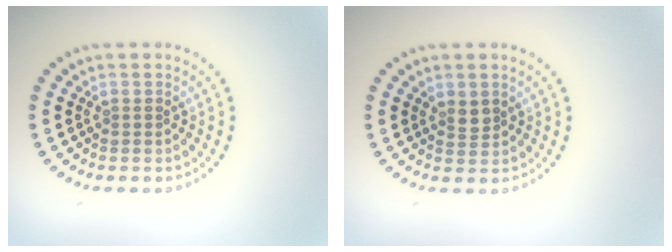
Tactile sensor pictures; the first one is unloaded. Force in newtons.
{"total": 1.3, "press": 1.1, "slide": 0.7}